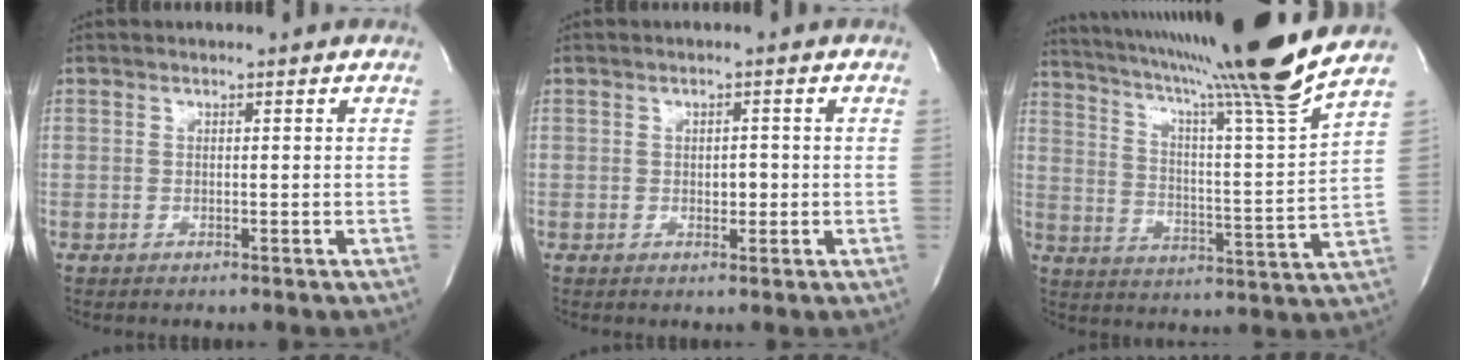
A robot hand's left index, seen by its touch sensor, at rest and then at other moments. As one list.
[{"total": 1.6, "force": [-0.2, 1.0, 1.3], "torque": [-0.017, 0.002, 0.000]}, {"total": 21.9, "force": [18.2, -3.0, 11.8], "torque": [-0.202, -0.050, 0.267]}]